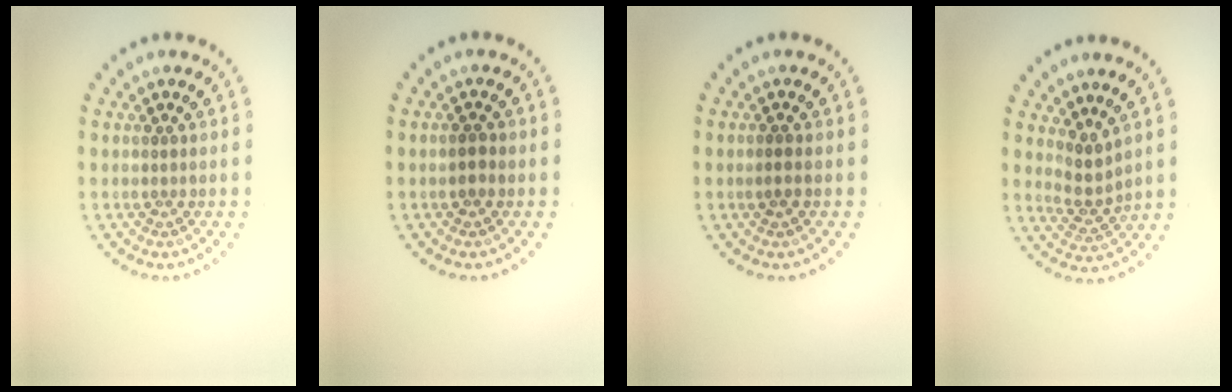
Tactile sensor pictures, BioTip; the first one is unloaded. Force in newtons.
{"total": 1.2, "press": 1.2, "slide": 0.1}
{"total": 0.9, "press": 0.9, "slide": 0.1}
{"total": 2.3, "press": 1.7, "slide": 1.5}